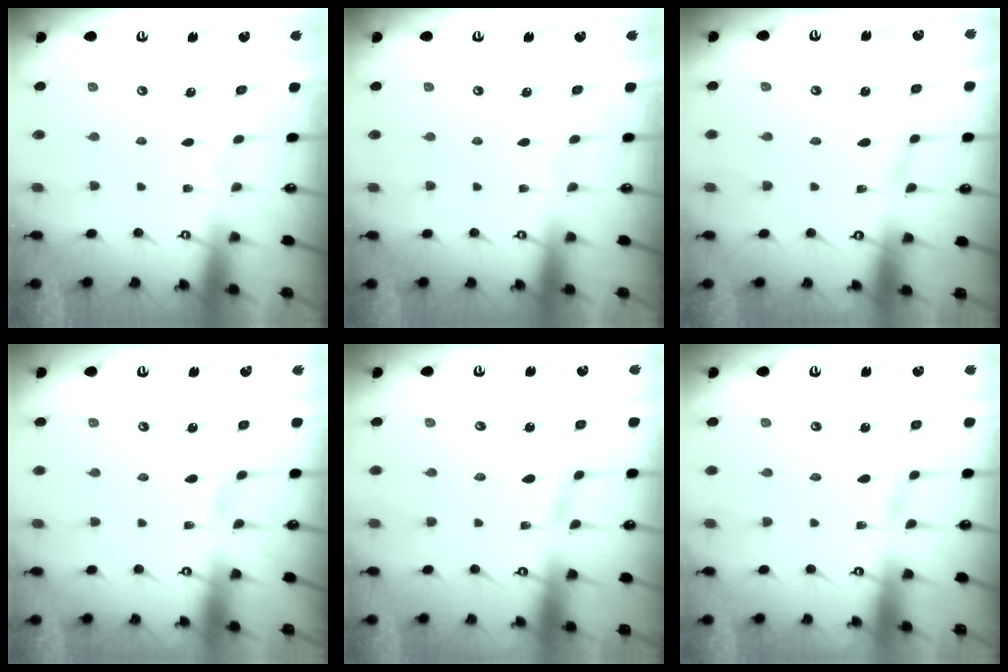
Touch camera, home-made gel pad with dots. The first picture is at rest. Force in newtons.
{"total": 0.0}
{"total": 0.9, "press": 0.9, "slide": 0.1}
{"total": 3.9, "press": 3.9, "slide": 0.5}
{"total": 2.5, "press": 2.5, "slide": 0.2}
{"total": 2.8, "press": 2.8, "slide": 0.4}